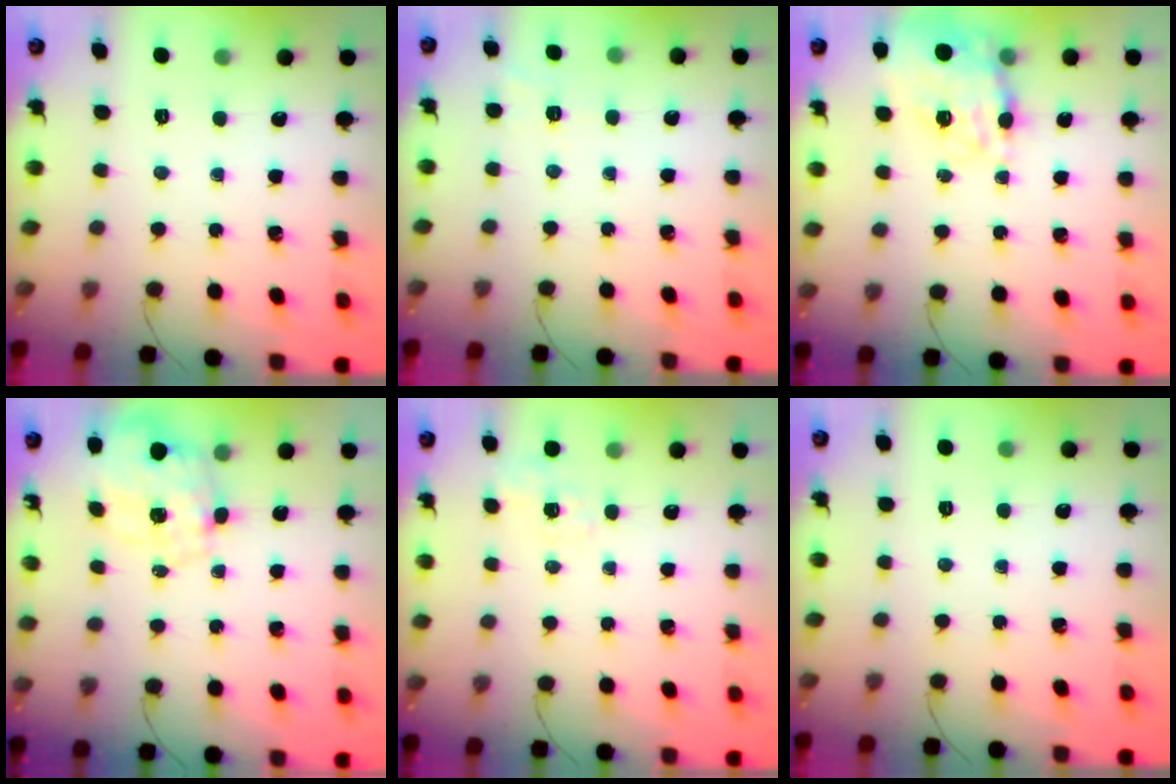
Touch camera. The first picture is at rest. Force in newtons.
{"total": 2.0, "press": 1.3, "slide": 1.6}
{"total": 17.1, "press": 16.7, "slide": 3.7}
{"total": 2.7, "press": 2.5, "slide": 1.0}
{"total": 2.3, "press": 1.6, "slide": 1.6}
{"total": 0.0}